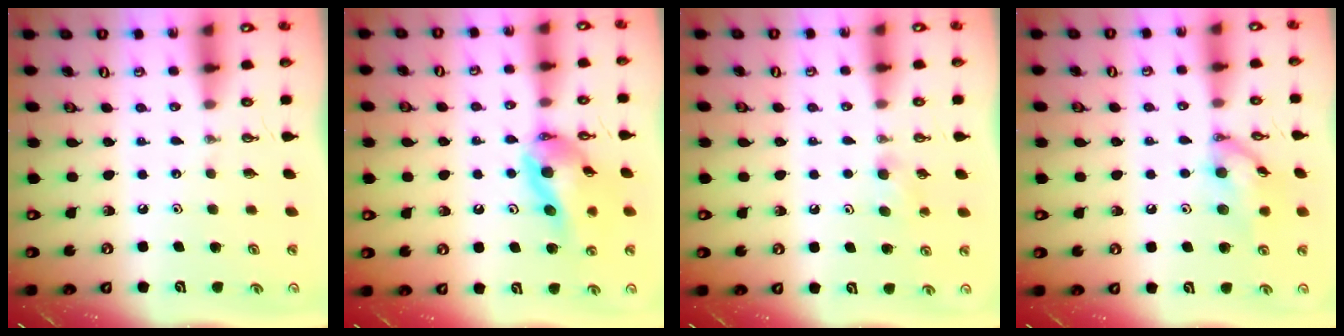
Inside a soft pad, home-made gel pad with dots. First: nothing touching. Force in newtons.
{"total": 13.3, "press": 13.2, "slide": 1.7}
{"total": 6.9, "press": 1.9, "slide": 6.7}
{"total": 12.3, "press": 12.3, "slide": 0.4}